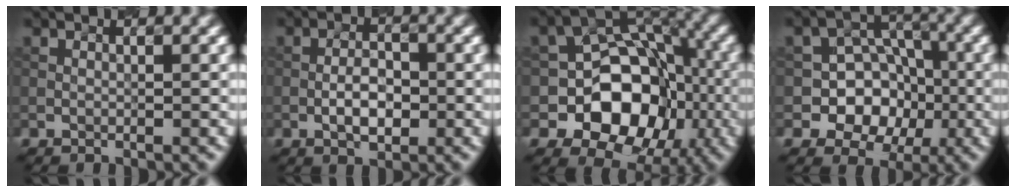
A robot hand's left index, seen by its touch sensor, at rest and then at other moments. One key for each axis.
{"total": 2.6, "fx": -1.0, "fy": 1.2, "fz": 2.1, "tx": -0.040, "ty": 0.003, "tz": -0.010}
{"total": 10.0, "fx": -3.1, "fy": 7.6, "fz": 5.6, "tx": -0.067, "ty": 0.007, "tz": -0.048}
{"total": 5.8, "fx": -1.9, "fy": 5.0, "fz": 2.2, "tx": -0.007, "ty": 0.009, "tz": -0.044}